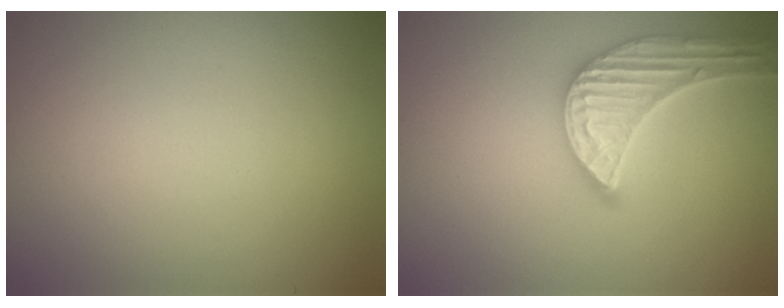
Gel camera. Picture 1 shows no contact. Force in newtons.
{"total": 5.3, "press": 4.7, "slide": 2.5}